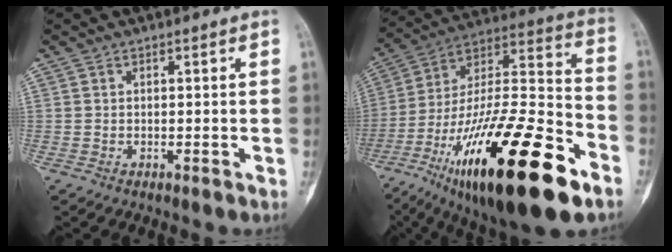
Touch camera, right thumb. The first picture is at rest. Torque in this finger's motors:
{"motor_torque": [1.13, 1.15, 2.09, -0.68, 0.25]}